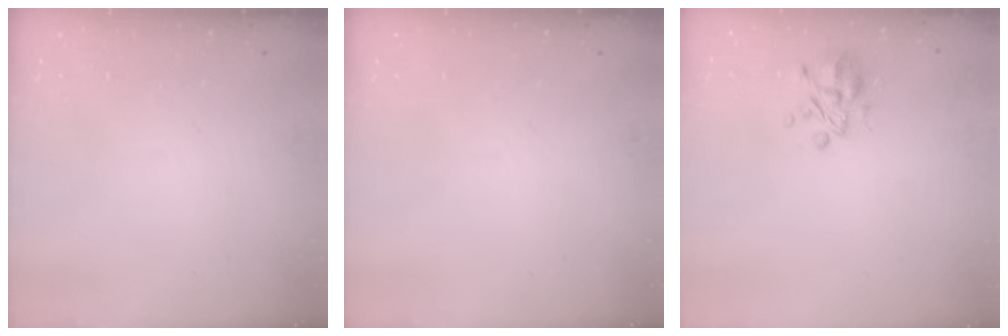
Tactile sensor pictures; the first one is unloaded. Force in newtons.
{"total": 0.0}
{"total": 5.6, "press": 5.2, "slide": 1.9}